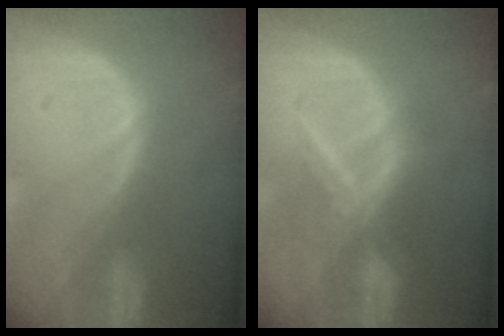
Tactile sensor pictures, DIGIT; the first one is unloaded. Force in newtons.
{"total": 6.0, "press": 5.9, "slide": 1.1}